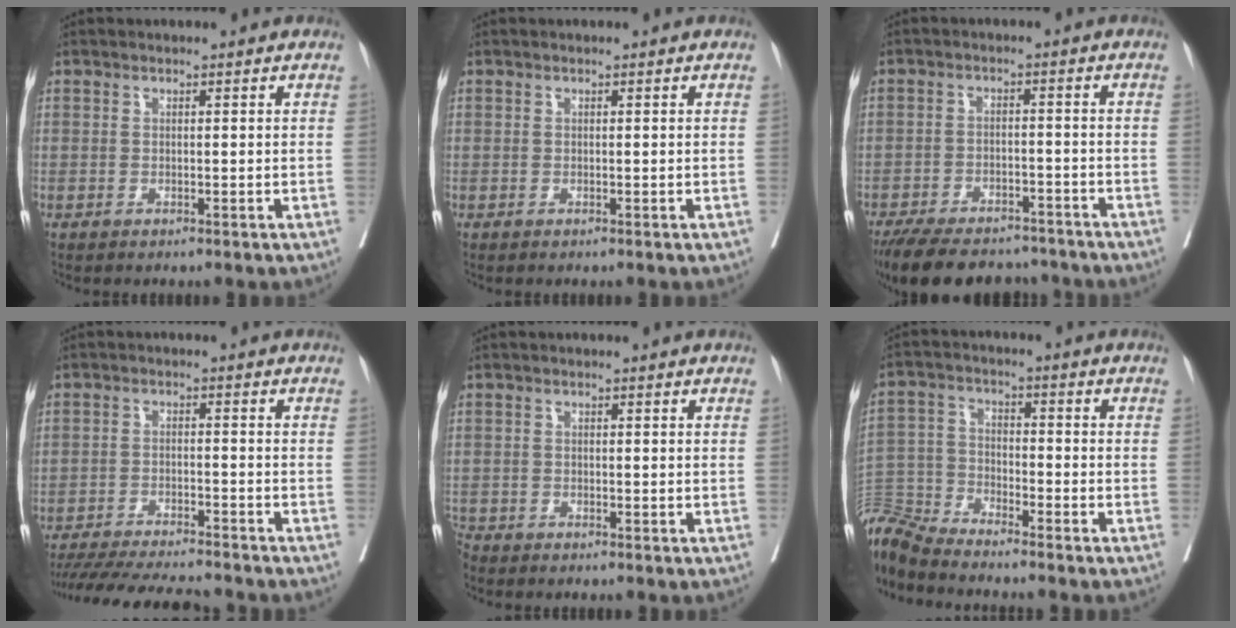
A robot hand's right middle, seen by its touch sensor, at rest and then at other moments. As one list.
[{"total": 0.0}, {"total": 15.7, "force": [-13.5, 5.4, 6.0], "torque": [-0.130, -0.006, -0.194]}, {"total": 16.3, "force": [-14.8, 1.6, 6.5], "torque": [-0.116, -0.026, -0.218]}, {"total": 2.0, "force": [-1.9, 0.5, 0.2], "torque": [-0.001, -0.004, -0.035]}, {"total": 11.3, "force": [-11.1, 0.8, 2.1], "torque": [-0.046, 0.011, -0.213]}]